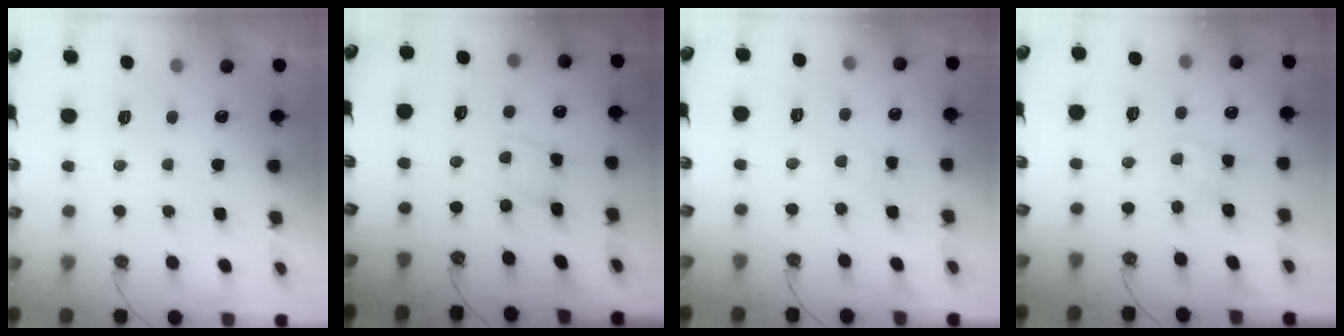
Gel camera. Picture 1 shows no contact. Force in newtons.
{"total": 1.8, "press": 1.8, "slide": 0.3}
{"total": 3.9, "press": 3.8, "slide": 0.5}
{"total": 2.7, "press": 2.7, "slide": 0.3}